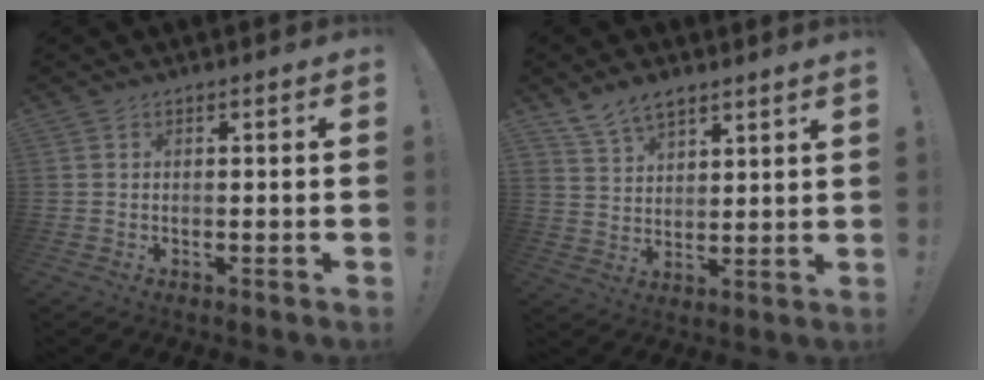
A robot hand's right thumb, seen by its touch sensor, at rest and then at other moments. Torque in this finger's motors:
{"motor_torque": [0.05, 0.08, 0.25, 0.21, 0.01]}